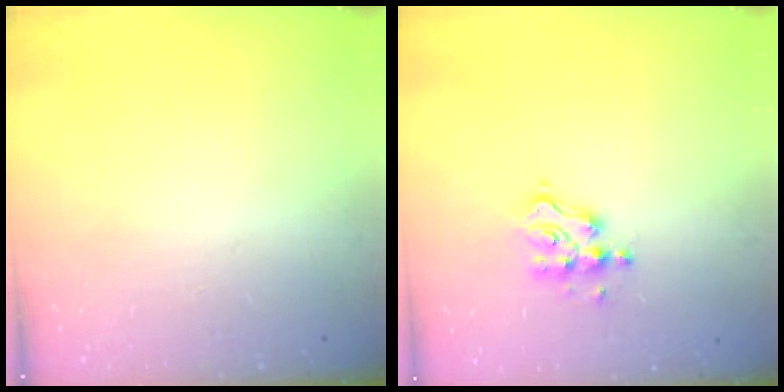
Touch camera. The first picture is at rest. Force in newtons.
{"total": 6.3, "press": 6.3, "slide": 0.2}